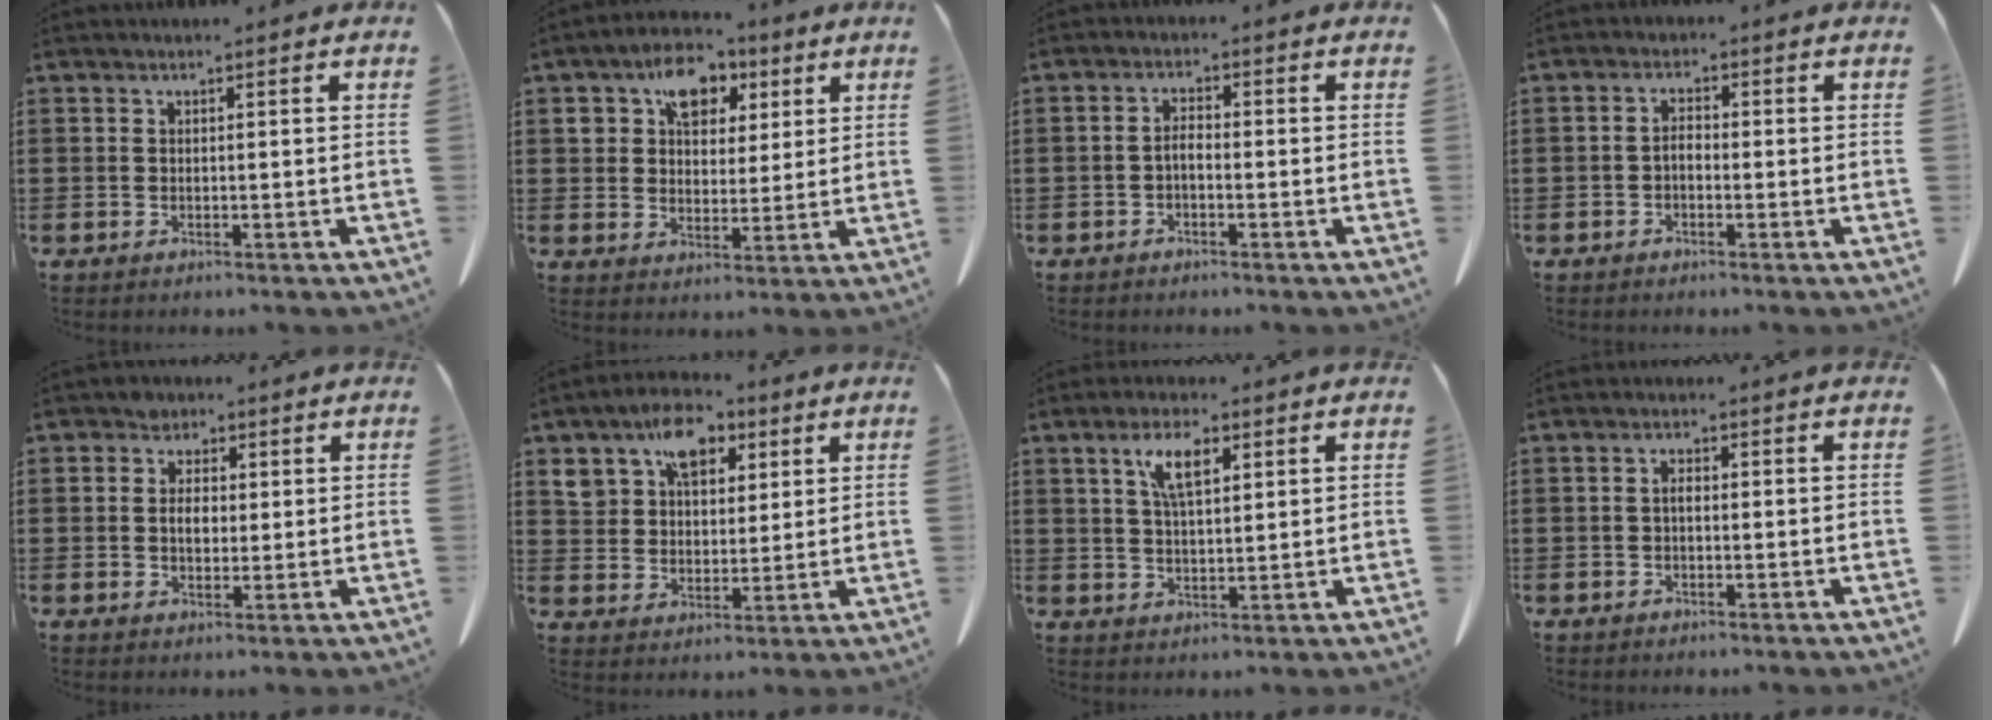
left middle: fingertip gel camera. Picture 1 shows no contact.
{"total": 7.9, "force": [3.8, 5.6, 4.0], "torque": [-0.082, 0.013, 0.064]}
{"total": 2.1, "force": [-1.1, 0.9, 1.5], "torque": [-0.031, 0.004, -0.022]}
{"total": 2.0, "force": [-0.8, 1.1, 1.4], "torque": [-0.028, 0.003, -0.017]}
{"total": 3.5, "force": [1.0, 2.8, 1.9], "torque": [-0.030, 0.001, 0.013]}
{"total": 8.6, "force": [4.9, 5.8, 4.1], "torque": [-0.087, 0.008, 0.087]}
{"total": 6.5, "force": [3.1, 2.3, 5.3], "torque": [-0.106, 0.005, 0.051]}
{"total": 1.7, "force": [-0.1, 0.9, 1.4], "torque": [-0.029, 0.001, -0.003]}